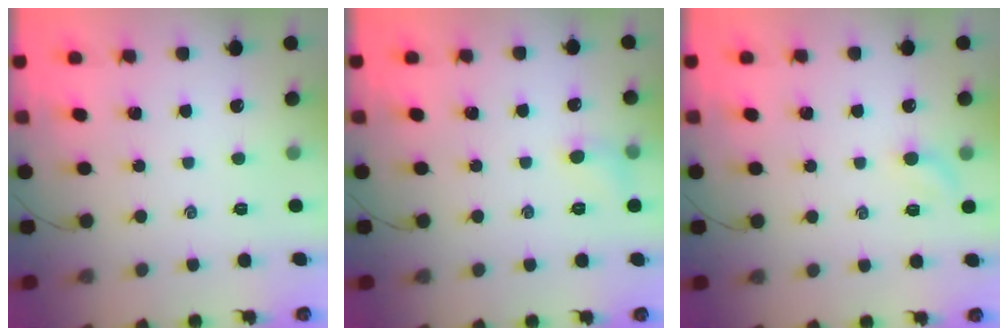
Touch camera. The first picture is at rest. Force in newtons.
{"total": 5.5, "press": 5.3, "slide": 1.7}
{"total": 4.0, "press": 3.8, "slide": 1.1}